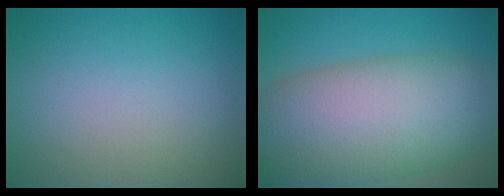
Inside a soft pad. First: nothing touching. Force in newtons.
{"total": 13.4, "press": 13.3, "slide": 0.8}